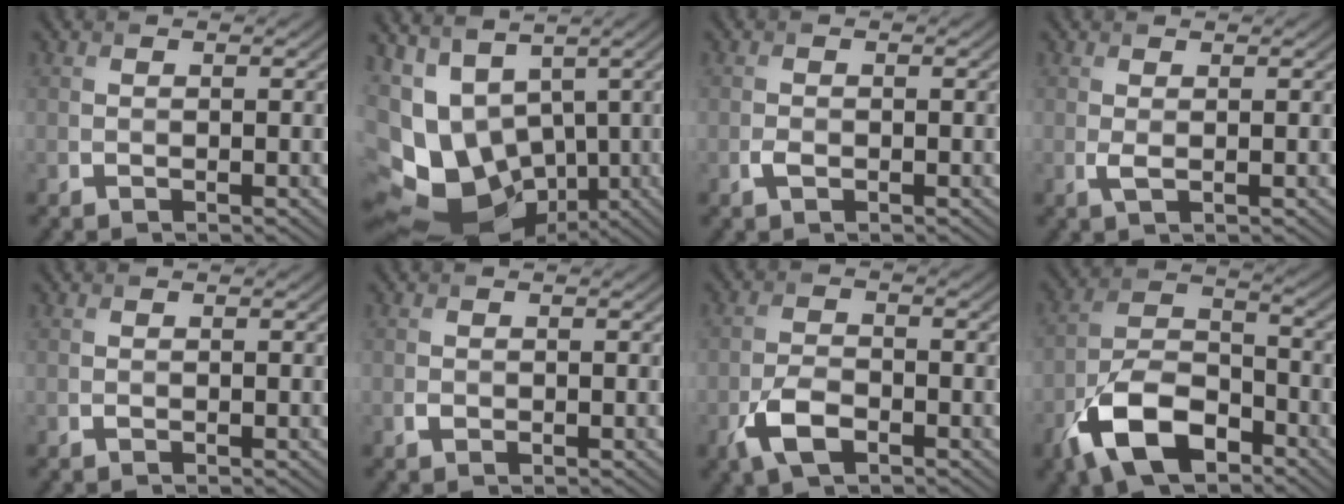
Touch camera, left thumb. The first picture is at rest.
{"total": 13.9, "force": [-1.8, 9.8, 9.7], "torque": [-0.217, -0.024, 0.015]}
{"total": 1.1, "force": [-0.4, 0.6, 0.7], "torque": [-0.017, -0.001, -0.008]}
{"total": 1.1, "force": [0.2, 0.3, 1.1], "torque": [-0.027, 0.000, 0.005]}
{"total": 0.0}
{"total": 0.7, "force": [-0.2, 0.6, 0.4], "torque": [-0.007, -0.005, -0.004]}
{"total": 5.0, "force": [-2.6, 2.5, 3.5], "torque": [-0.074, -0.004, -0.058]}
{"total": 11.5, "force": [-6.6, 5.7, 7.4], "torque": [-0.153, -0.005, -0.140]}